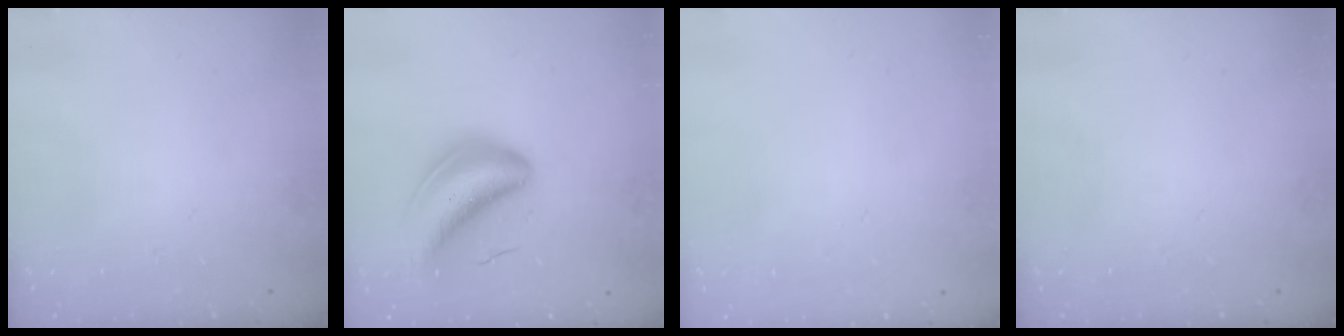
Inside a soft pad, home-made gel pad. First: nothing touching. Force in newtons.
{"total": 9.1, "press": 8.5, "slide": 3.2}
{"total": 2.0, "press": 2.0, "slide": 0.1}
{"total": 0.0}